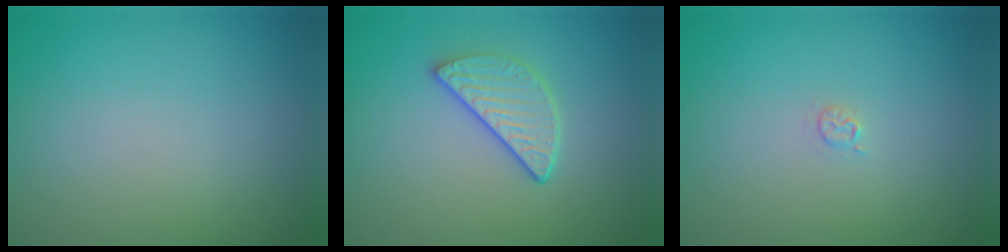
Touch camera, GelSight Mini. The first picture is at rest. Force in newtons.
{"total": 3.2, "press": 2.6, "slide": 2.0}
{"total": 0.7, "press": 0.7, "slide": 0.1}